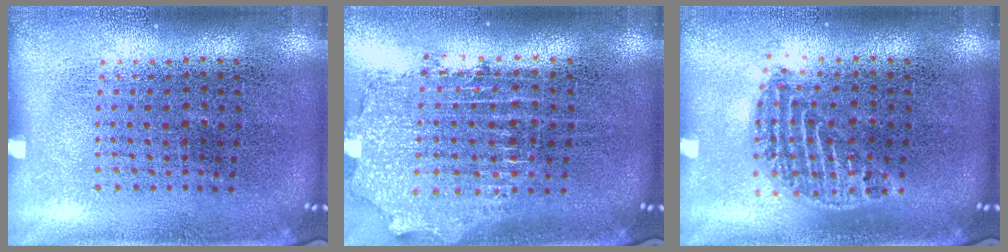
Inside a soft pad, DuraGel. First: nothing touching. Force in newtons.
{"total": 2.1, "press": 1.7, "slide": 1.3}
{"total": 1.1, "press": 1.0, "slide": 0.4}